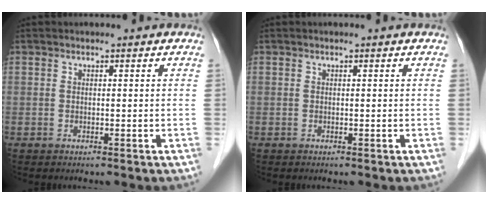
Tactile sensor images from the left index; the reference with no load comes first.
{"total": 0.0}